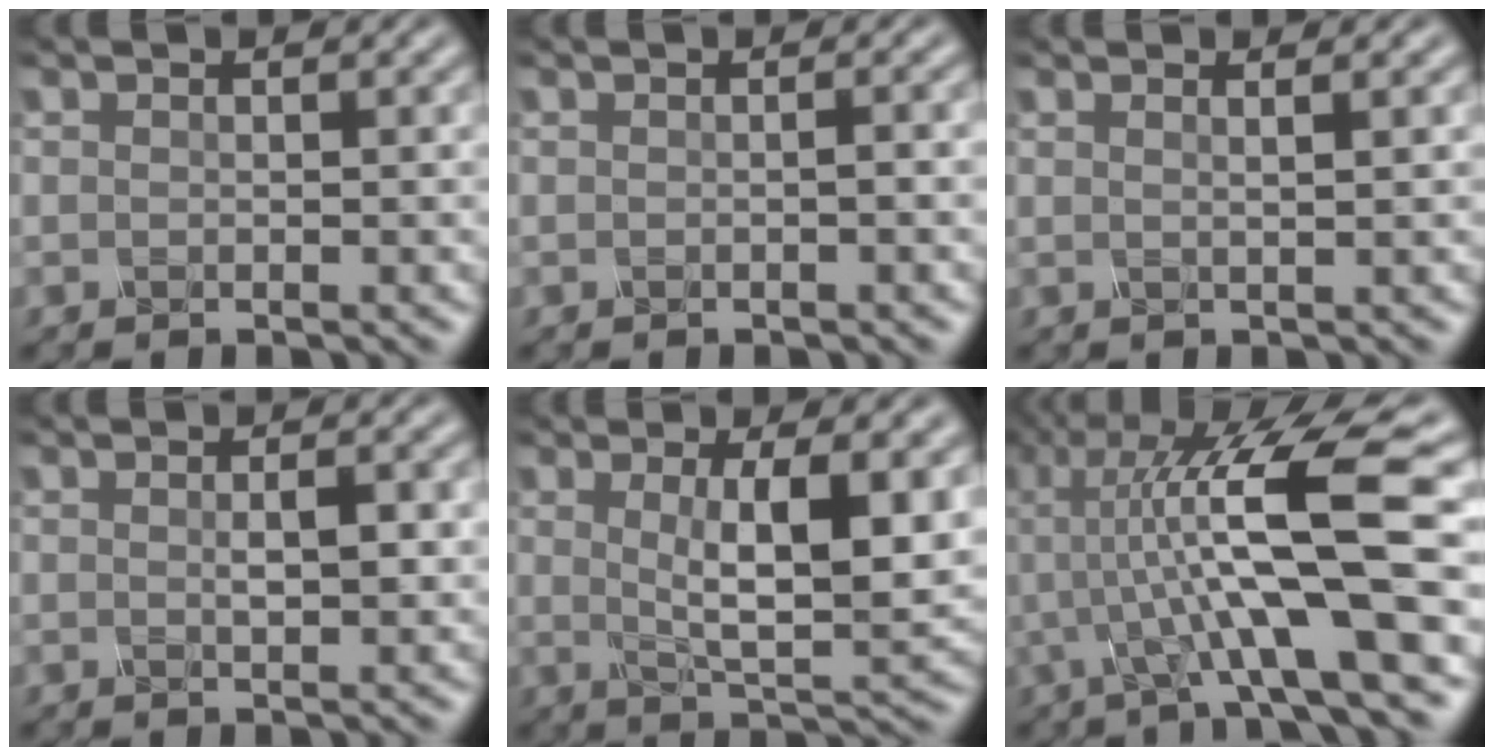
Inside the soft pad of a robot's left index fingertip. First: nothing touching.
{"total": 1.1, "force": [-0.2, 0.4, 1.0], "torque": [-0.008, -0.005, -0.007]}
{"total": 2.5, "force": [1.2, 1.1, 1.9], "torque": [-0.010, 0.015, -0.014]}
{"total": 1.7, "force": [0.1, 0.3, 1.7], "torque": [-0.032, 0.001, 0.005]}
{"total": 6.9, "force": [1.2, 1.6, 6.6], "torque": [-0.108, -0.010, 0.028]}
{"total": 12.1, "force": [-0.3, 1.7, 12.0], "torque": [-0.210, 0.022, -0.003]}